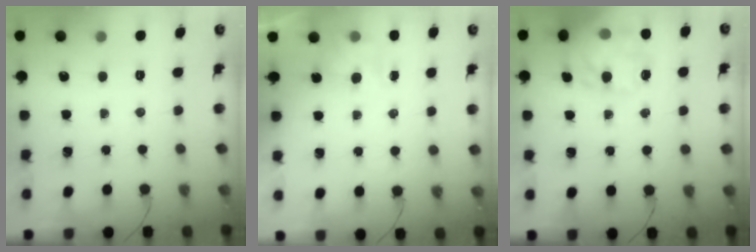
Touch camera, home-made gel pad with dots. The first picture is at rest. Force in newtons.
{"total": 2.2, "press": 2.0, "slide": 0.9}
{"total": 15.0, "press": 14.9, "slide": 1.8}